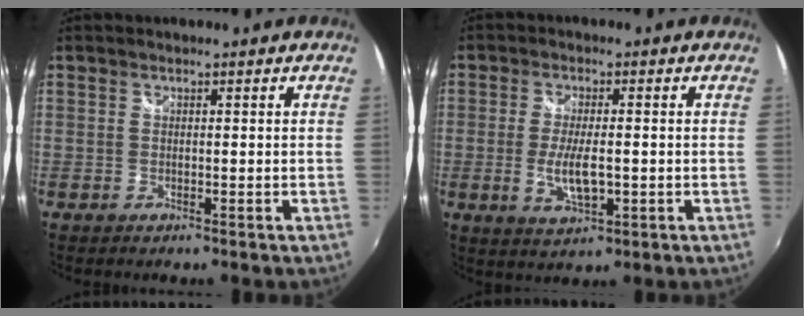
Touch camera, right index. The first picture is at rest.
{"total": 6.7, "force": [-1.3, 2.1, 6.2], "torque": [-0.121, -0.010, -0.020]}